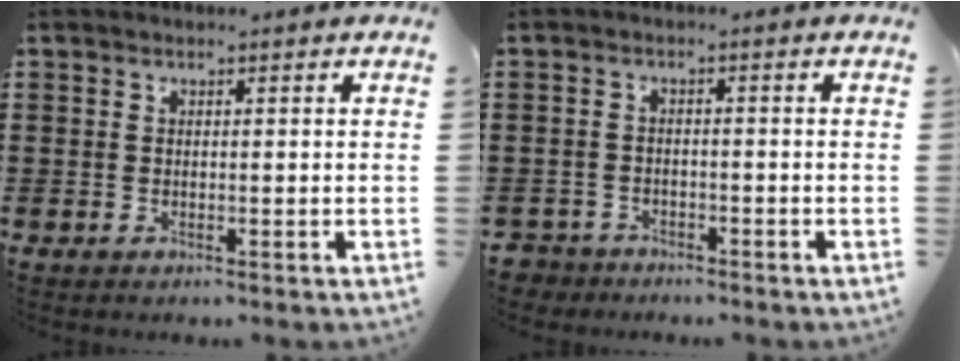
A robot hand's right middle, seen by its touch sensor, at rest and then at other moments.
{"total": 2.5, "force": [-2.4, 0.7, -0.2], "torque": [-0.003, -0.003, -0.054]}